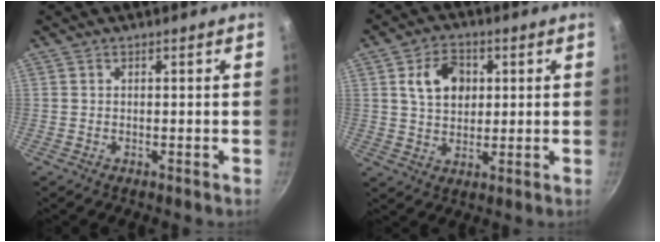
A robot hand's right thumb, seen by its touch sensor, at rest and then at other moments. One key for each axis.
{"total": 8.9, "fx": 2.4, "fy": 6.4, "fz": 5.7, "tx": -0.075, "ty": -0.001, "tz": 0.039}